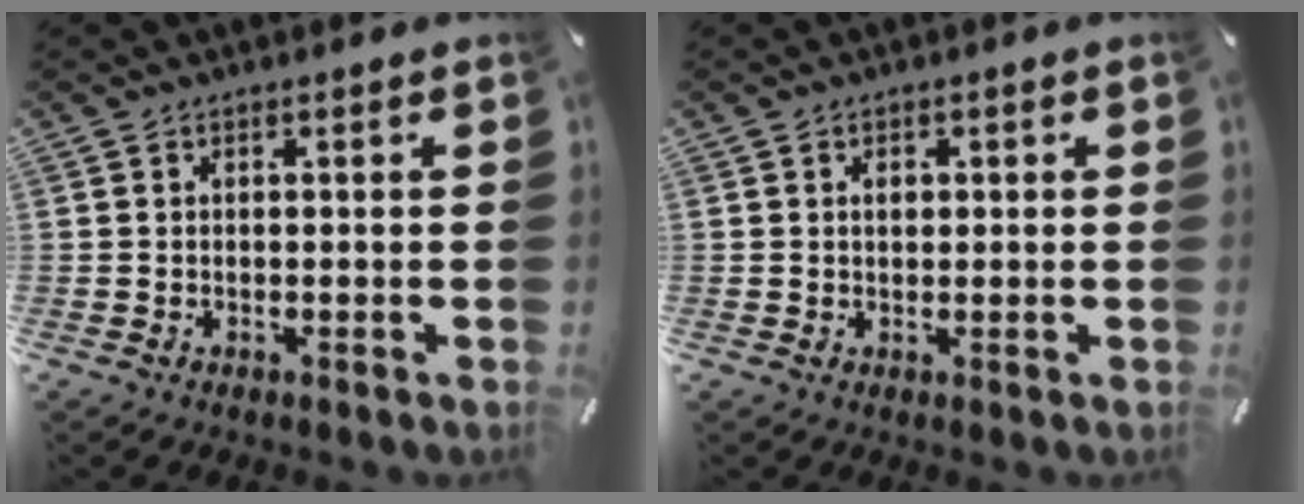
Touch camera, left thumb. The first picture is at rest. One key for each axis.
{"total": 1.9, "fx": 0.4, "fy": 1.3, "fz": 1.3, "tx": -0.011, "ty": 0.000, "tz": 0.001}